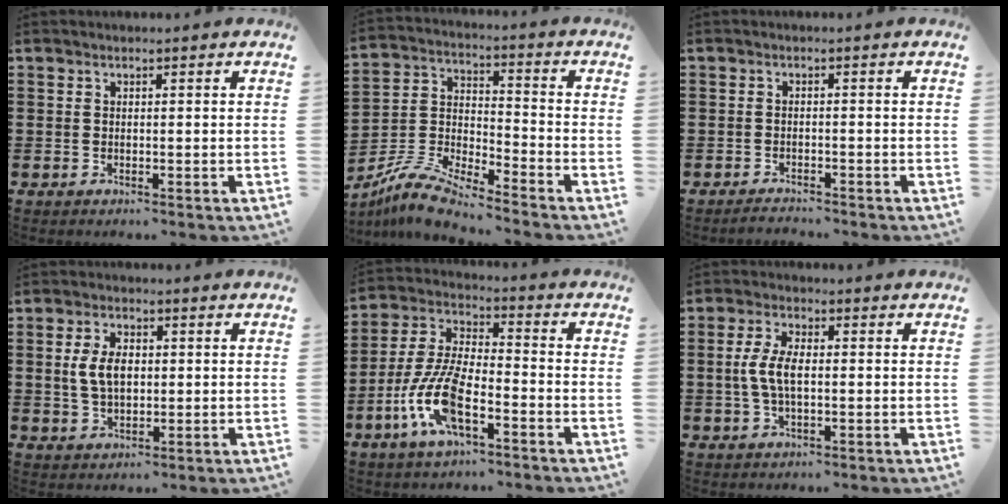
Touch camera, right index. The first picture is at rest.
{"total": 8.2, "force": [-7.7, 0.7, 2.8], "torque": [-0.076, 0.006, -0.156]}
{"total": 1.6, "force": [-1.6, 0.0, 0.1], "torque": [-0.007, 0.002, -0.032]}
{"total": 5.5, "force": [0.5, 3.3, 4.4], "torque": [-0.098, 0.005, 0.001]}
{"total": 10.4, "force": [-4.5, 3.8, 8.6], "torque": [-0.211, -0.010, -0.090]}
{"total": 5.5, "force": [-0.2, 2.4, 4.9], "torque": [-0.120, -0.003, -0.013]}